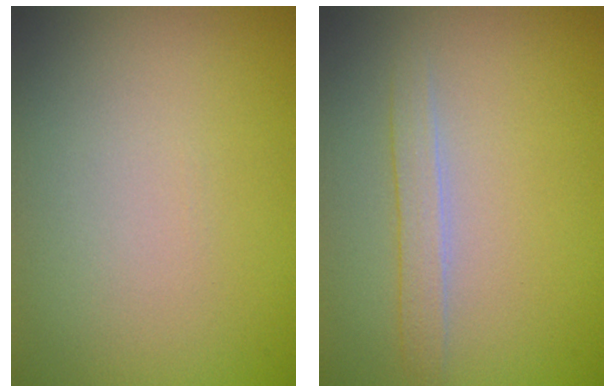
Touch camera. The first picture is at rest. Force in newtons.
{"total": 1.7, "press": 1.7, "slide": 0.0}